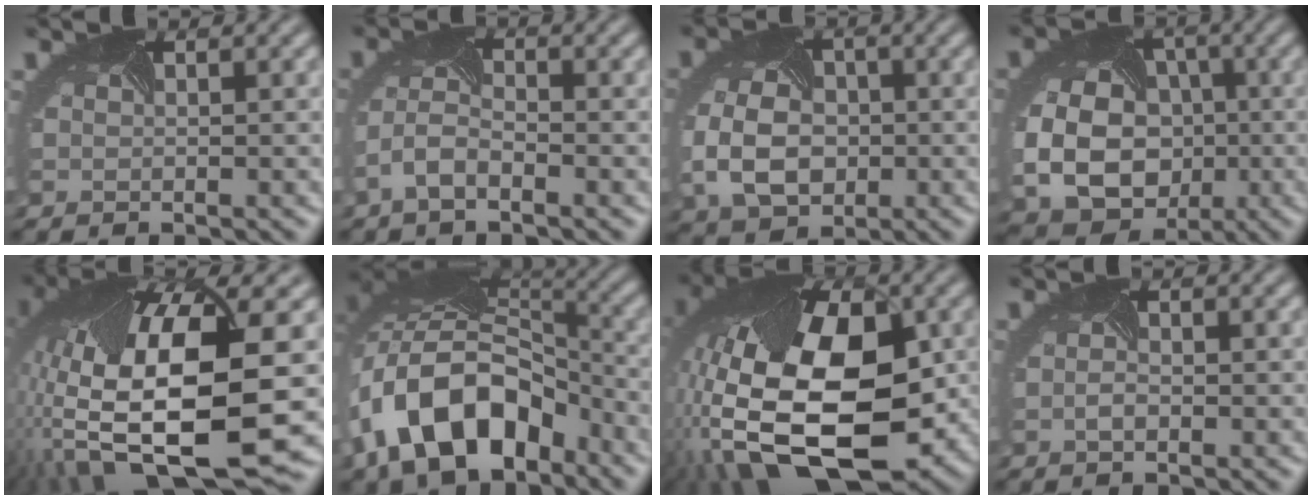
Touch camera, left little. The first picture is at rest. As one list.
[{"total": 3.1, "force": [-2.1, 1.0, 1.9], "torque": [-0.056, -0.002, -0.040]}, {"total": 6.1, "force": [-1.5, 4.4, 3.9], "torque": [-0.102, -0.014, -0.023]}, {"total": 9.7, "force": [-2.0, 7.7, 5.6], "torque": [-0.109, -0.028, -0.031]}, {"total": 17.4, "force": [-1.1, 7.4, 15.7], "torque": [-0.314, -0.050, 0.006]}, {"total": 12.0, "force": [-6.2, 7.1, 7.5], "torque": [-0.154, 0.000, -0.112]}, {"total": 18.4, "force": [-2.5, 10.7, 14.8], "torque": [-0.306, -0.060, -0.006]}, {"total": 0.8, "force": [-0.7, -0.1, 0.3], "torque": [-0.018, -0.006, -0.006]}]